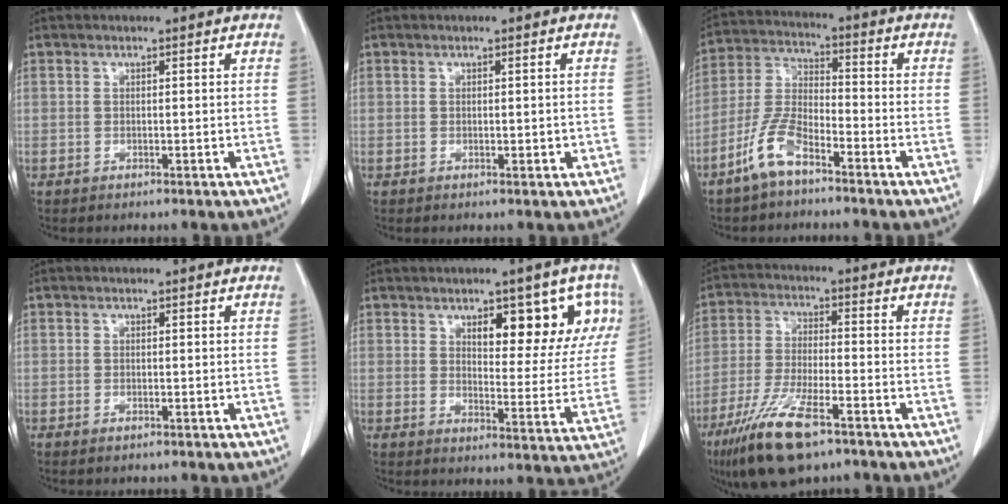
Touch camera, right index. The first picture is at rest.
{"total": 1.2, "force": [0.0, 0.6, 1.1], "torque": [-0.012, 0.001, 0.004]}
{"total": 8.0, "force": [-5.3, 2.3, 5.5], "torque": [-0.132, -0.003, -0.113]}
{"total": 0.6, "force": [-0.4, 0.2, 0.4], "torque": [-0.009, -0.001, -0.004]}
{"total": 11.1, "force": [5.4, 4.4, 8.6], "torque": [-0.093, 0.006, 0.076]}
{"total": 12.6, "force": [-8.1, 2.8, 9.2], "torque": [-0.187, -0.026, -0.144]}